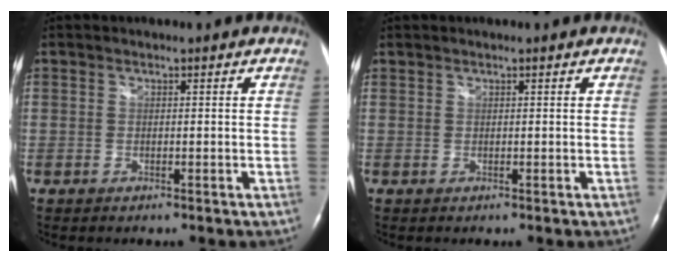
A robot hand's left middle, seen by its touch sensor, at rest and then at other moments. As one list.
[{"total": 0.0}]